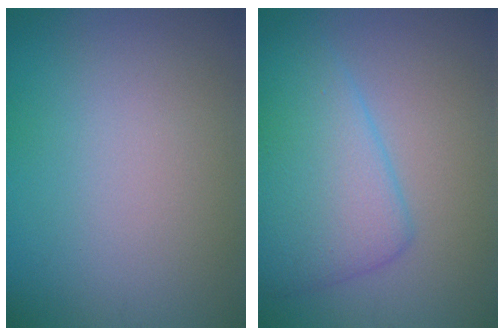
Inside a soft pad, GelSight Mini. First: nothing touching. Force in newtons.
{"total": 6.1, "press": 6.1, "slide": 0.2}